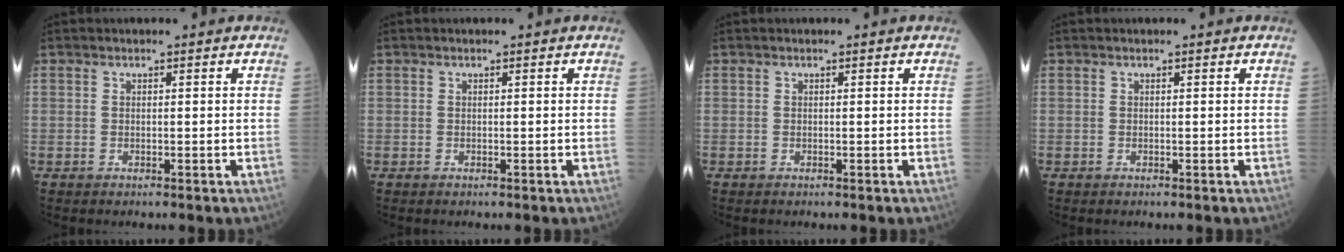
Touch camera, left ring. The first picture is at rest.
{"total": 0.0}
{"total": 0.0}
{"total": 0.0}